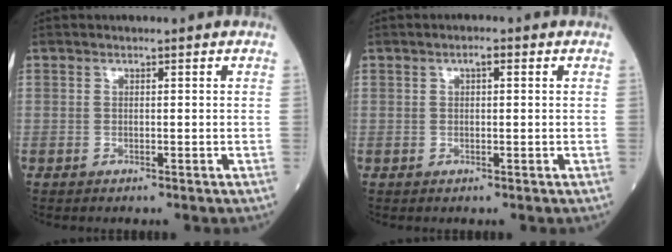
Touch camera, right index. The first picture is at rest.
{"total": 1.8, "force": [0.7, 0.8, 1.5], "torque": [-0.039, 0.010, 0.014]}